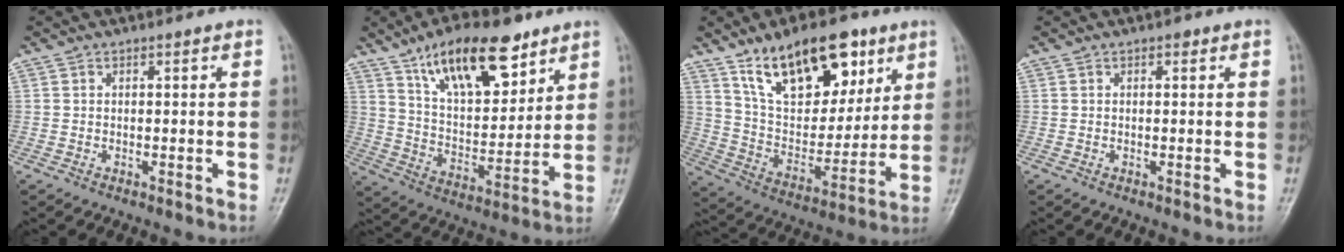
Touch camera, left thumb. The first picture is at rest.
{"total": 18.4, "force": [11.3, 7.8, 12.2], "torque": [-0.158, -0.051, 0.198]}
{"total": 20.7, "force": [11.9, 10.4, 13.4], "torque": [-0.162, -0.048, 0.211]}
{"total": 0.7, "force": [0.3, 0.5, 0.4], "torque": [0.000, 0.001, 0.001]}